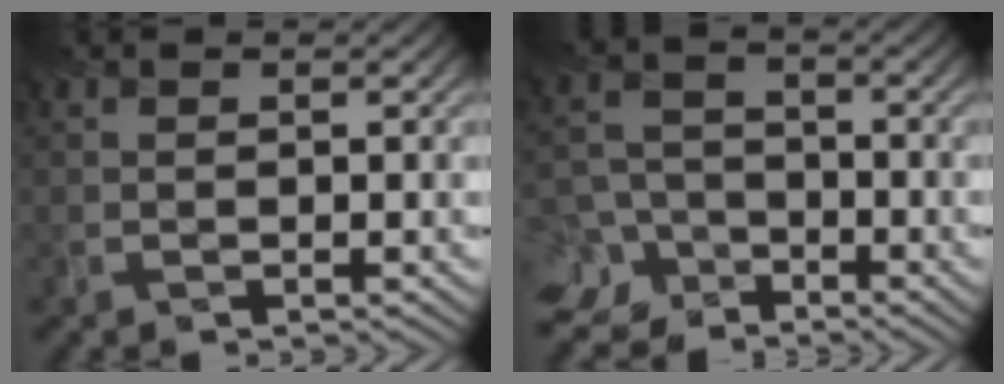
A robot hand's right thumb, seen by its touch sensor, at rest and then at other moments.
{"total": 8.7, "force": [-6.0, 5.7, 2.7], "torque": [-0.062, -0.025, -0.115]}